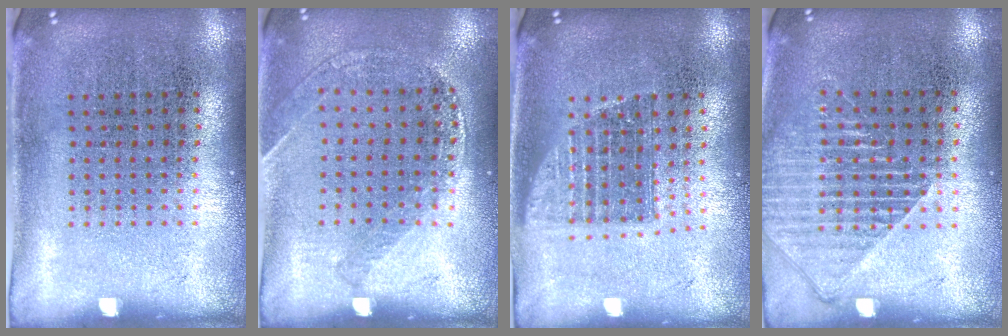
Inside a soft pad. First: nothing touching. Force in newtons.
{"total": 1.1, "press": 1.1, "slide": 0.2}
{"total": 1.2, "press": 1.0, "slide": 0.7}
{"total": 1.6, "press": 1.4, "slide": 0.8}